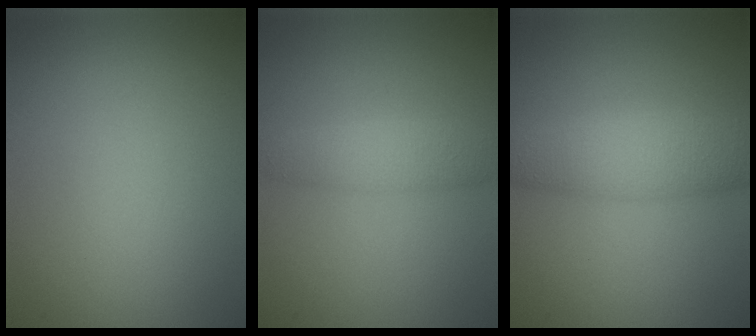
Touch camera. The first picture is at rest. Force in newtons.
{"total": 2.4, "press": 2.4, "slide": 0.1}
{"total": 4.3, "press": 4.3, "slide": 0.1}